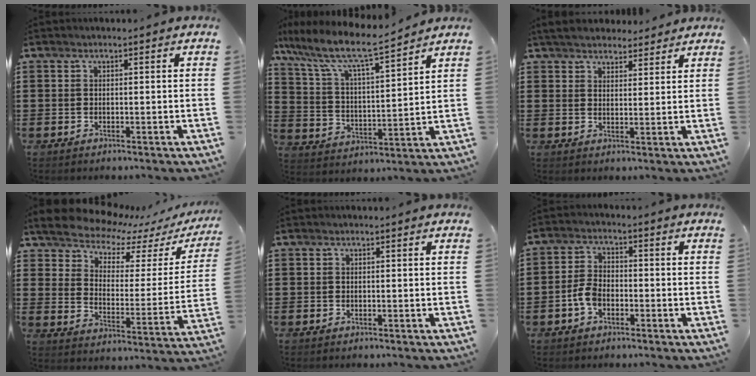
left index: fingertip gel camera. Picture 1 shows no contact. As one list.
[{"total": 8.6, "force": [6.9, 1.1, 4.9], "torque": [-0.123, -0.037, 0.112]}, {"total": 4.2, "force": [3.9, 1.2, 0.7], "torque": [-0.027, -0.005, 0.074]}, {"total": 6.3, "force": [6.2, 1.1, 0.7], "torque": [-0.054, -0.051, 0.105]}, {"total": 0.0}, {"total": 4.2, "force": [-1.7, 2.5, 2.9], "torque": [-0.079, -0.002, -0.038]}]